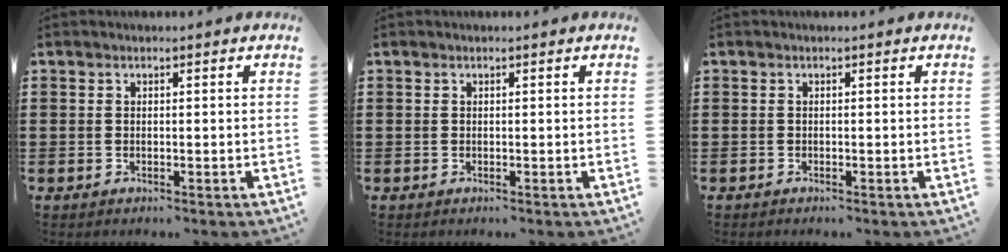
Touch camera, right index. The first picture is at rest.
{"total": 0.0}
{"total": 0.0}